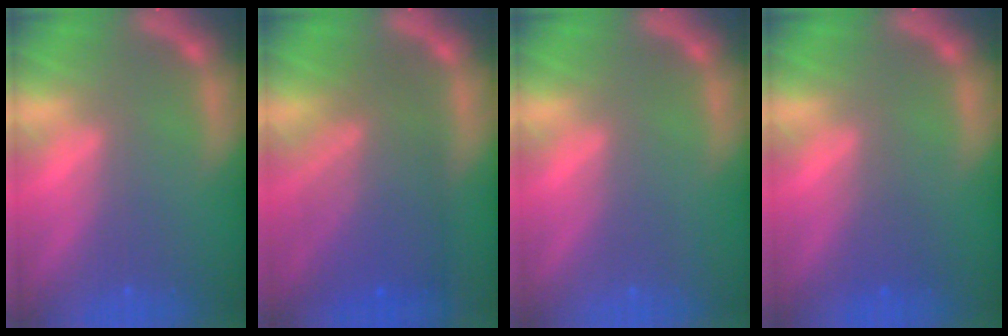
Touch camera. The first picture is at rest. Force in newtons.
{"total": 8.1}
{"total": 0.0}
{"total": 1.5}